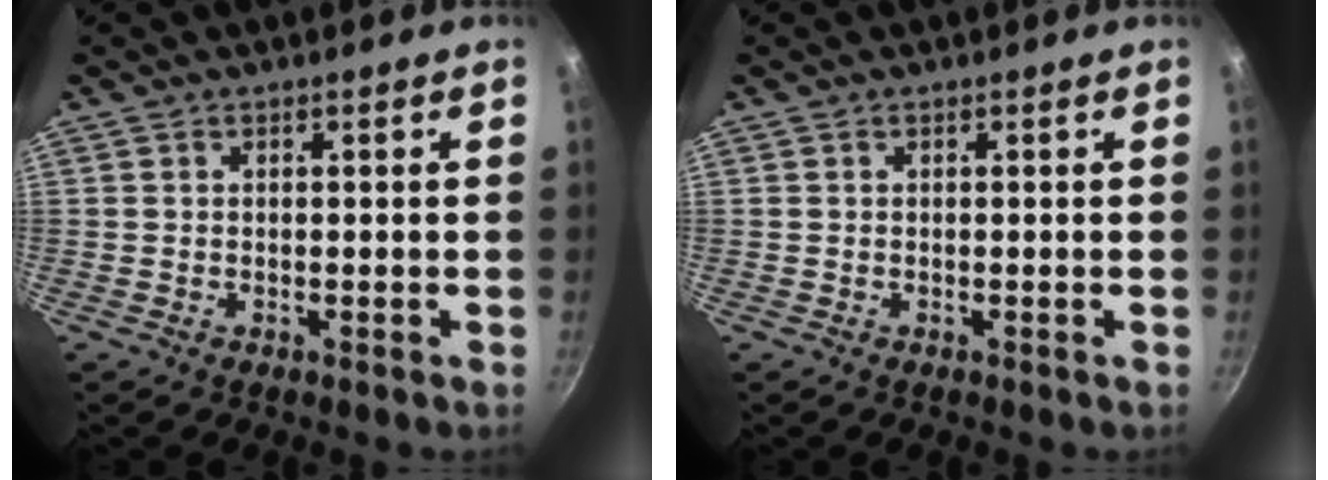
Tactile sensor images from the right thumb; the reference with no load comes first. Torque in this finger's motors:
{"motor_torque": [-0.10, 0.02, -0.15, 0.16, 0.01]}